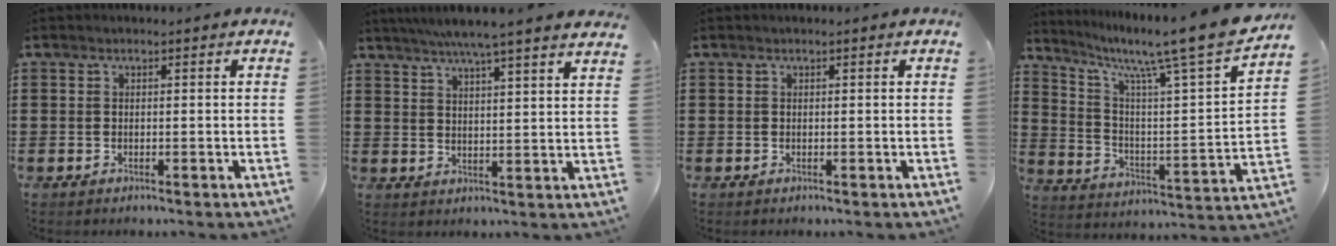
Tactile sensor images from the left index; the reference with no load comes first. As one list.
[{"total": 5.5, "force": [4.9, -0.7, 2.4], "torque": [-0.063, -0.019, 0.085]}, {"total": 0.0}, {"total": 10.6, "force": [8.9, -0.3, 5.8], "torque": [-0.123, -0.074, 0.131]}]